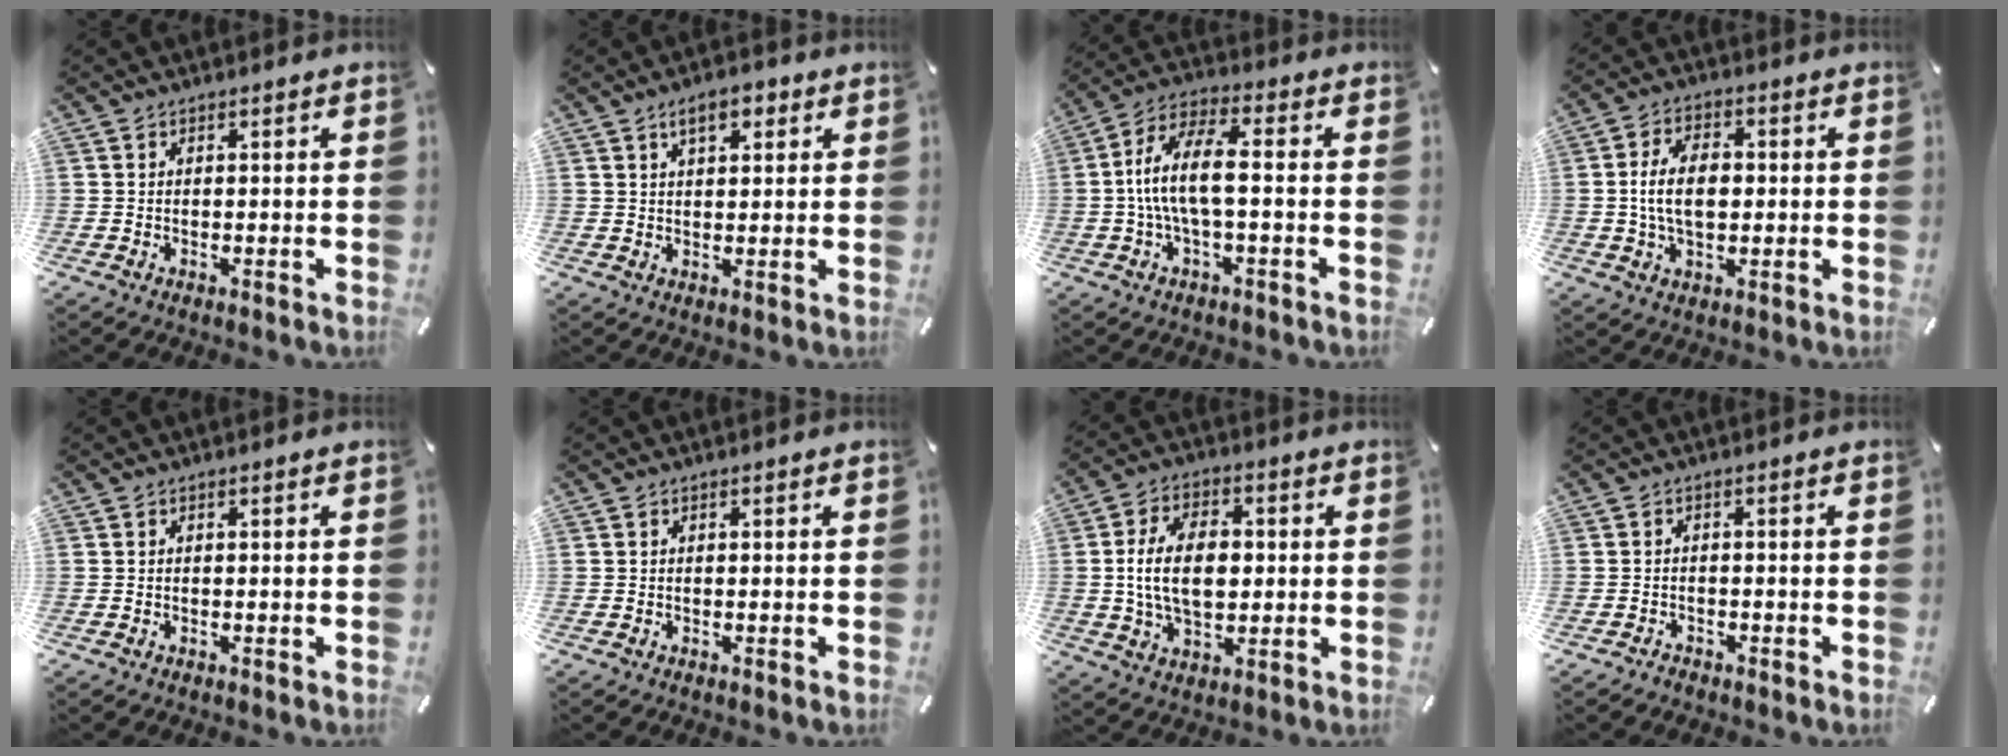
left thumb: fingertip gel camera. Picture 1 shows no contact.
{"total": 5.4, "force": [2.8, 2.7, 3.8], "torque": [-0.057, -0.003, 0.043]}
{"total": 11.6, "force": [-0.9, 4.0, 10.8], "torque": [-0.217, 0.002, -0.020]}
{"total": 9.7, "force": [0.1, 5.9, 7.7], "torque": [-0.151, 0.004, -0.005]}
{"total": 0.0}
{"total": 0.0}
{"total": 13.2, "force": [0.4, 8.3, 10.3], "torque": [-0.203, 0.008, 0.007]}
{"total": 1.2, "force": [-1.1, 0.5, 0.0], "torque": [0.000, 0.008, -0.026]}